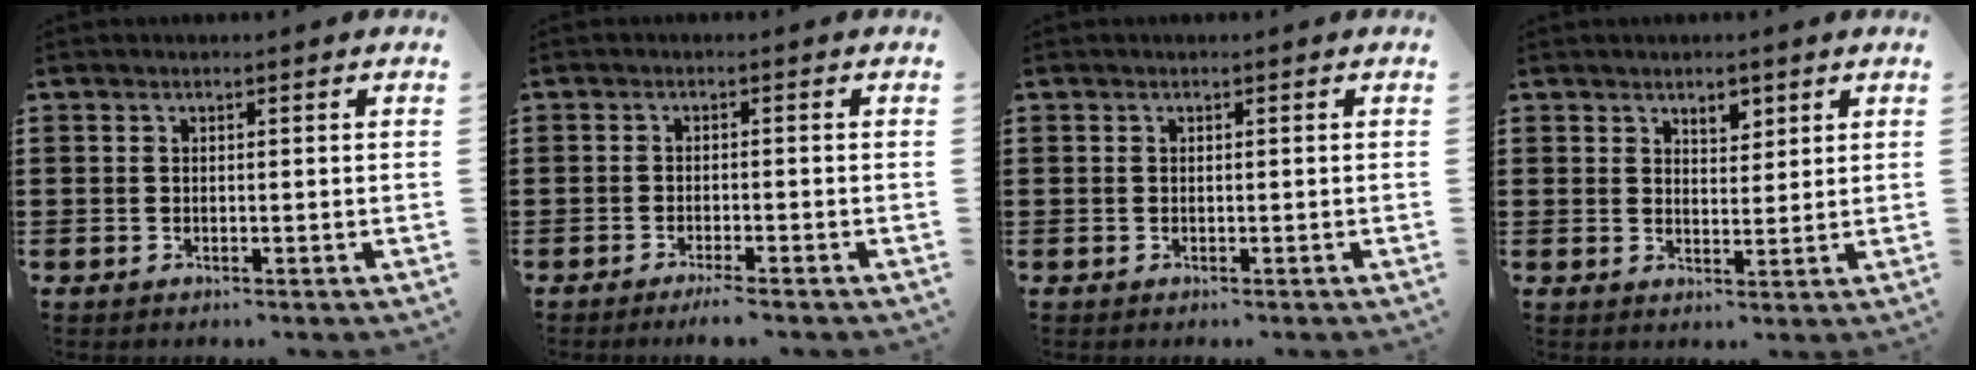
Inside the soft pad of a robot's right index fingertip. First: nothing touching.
{"total": 2.0, "force": [-1.8, -0.3, 1.0], "torque": [-0.017, -0.002, -0.032]}
{"total": 0.0}
{"total": 3.1, "force": [2.3, 1.6, 1.3], "torque": [-0.015, 0.001, 0.038]}